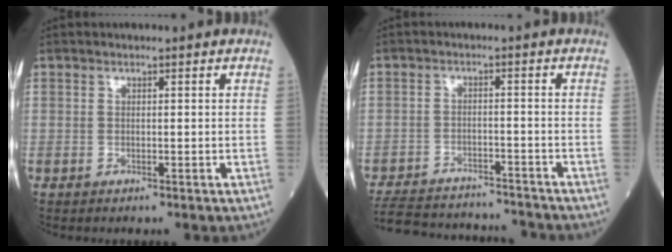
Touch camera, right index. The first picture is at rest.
{"total": 14.9, "force": [-14.2, 3.0, 3.7], "torque": [-0.077, 0.006, -0.199]}